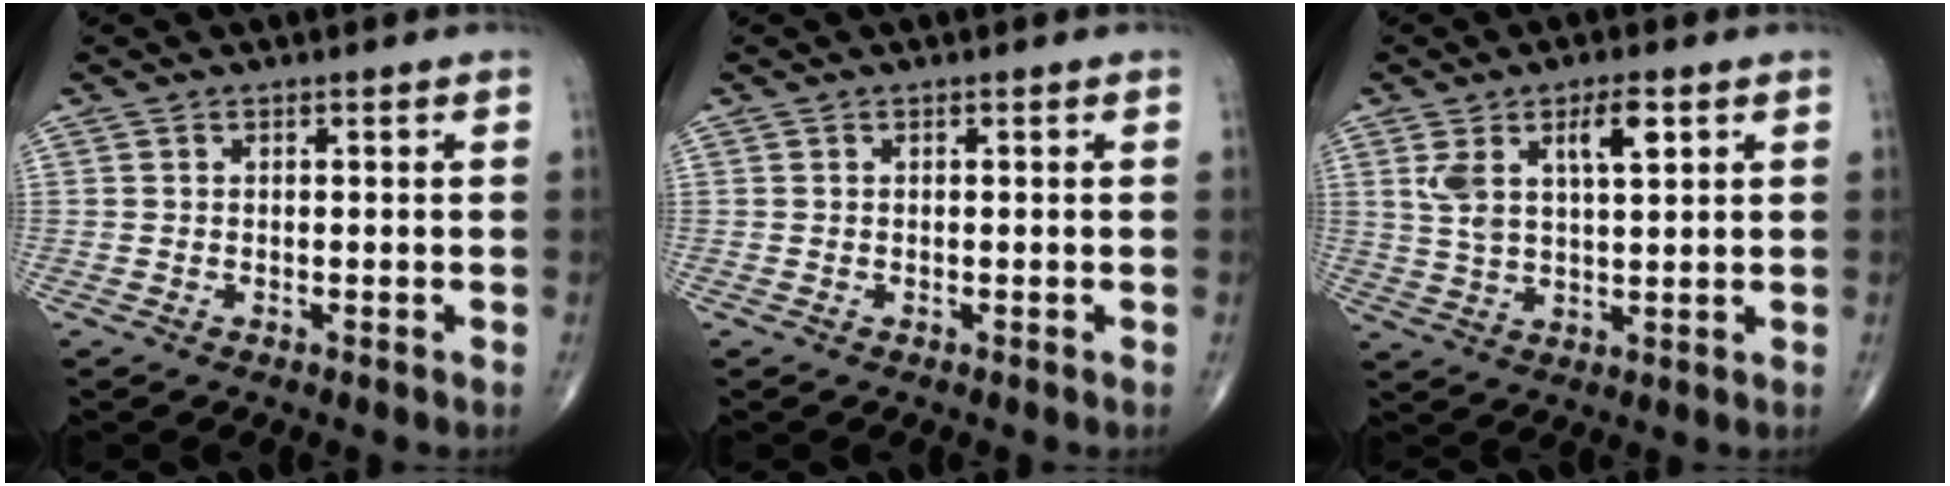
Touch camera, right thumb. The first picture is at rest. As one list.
[{"total": 0.0}, {"total": 8.7, "force": [3.7, 3.5, 7.1], "torque": [-0.127, -0.007, 0.073]}]